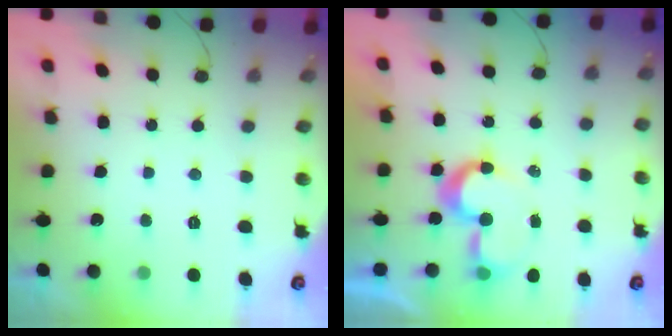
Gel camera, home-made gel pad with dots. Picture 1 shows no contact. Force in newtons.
{"total": 8.5, "press": 8.4, "slide": 0.2}